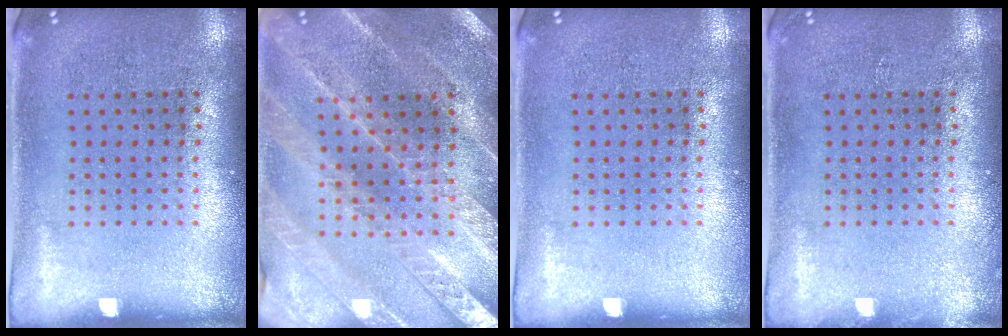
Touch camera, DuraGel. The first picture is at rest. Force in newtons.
{"total": 2.4, "press": 2.4, "slide": 0.2}
{"total": 0.0}
{"total": 0.6, "press": 0.6, "slide": 0.1}